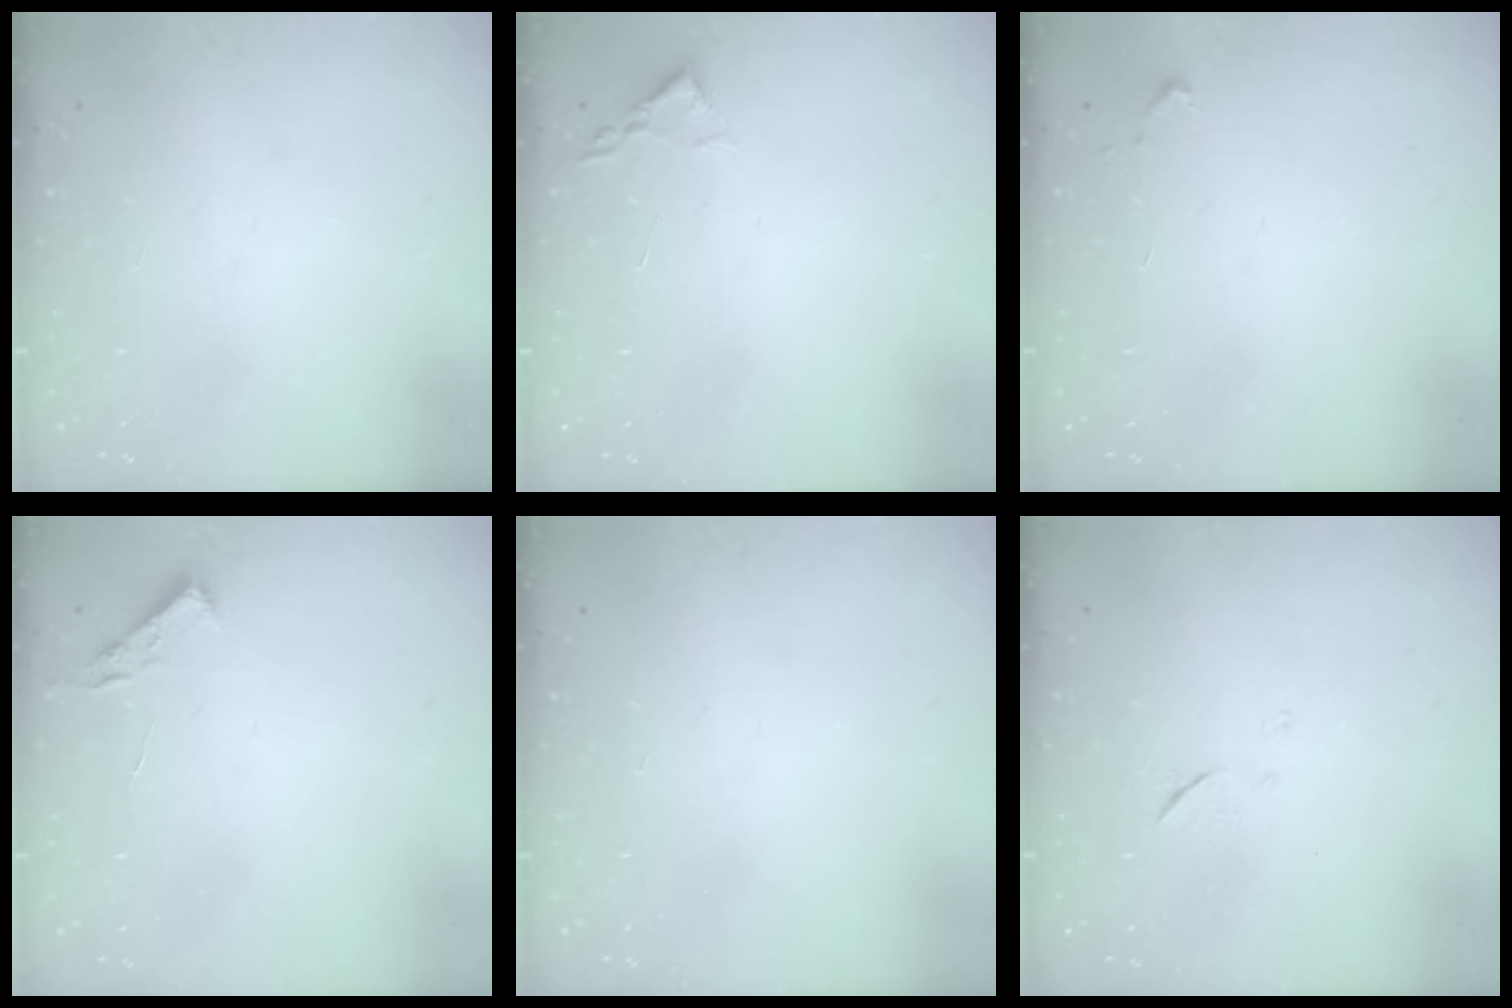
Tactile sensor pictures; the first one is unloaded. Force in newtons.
{"total": 1.8, "press": 1.8, "slide": 0.3}
{"total": 3.5, "press": 3.5, "slide": 0.3}
{"total": 2.7, "press": 2.7, "slide": 0.4}
{"total": 0.0}
{"total": 5.4, "press": 5.2, "slide": 1.2}